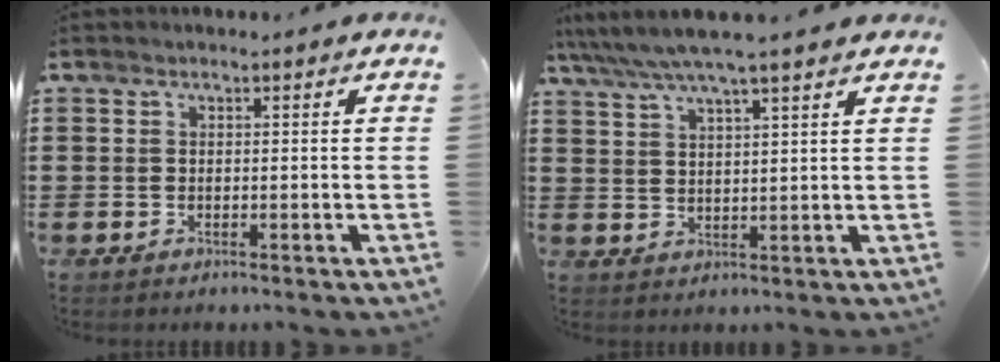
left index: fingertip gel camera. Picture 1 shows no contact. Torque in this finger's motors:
{"motor_torque": [2.14, 0.00, 0.60, 0.21]}